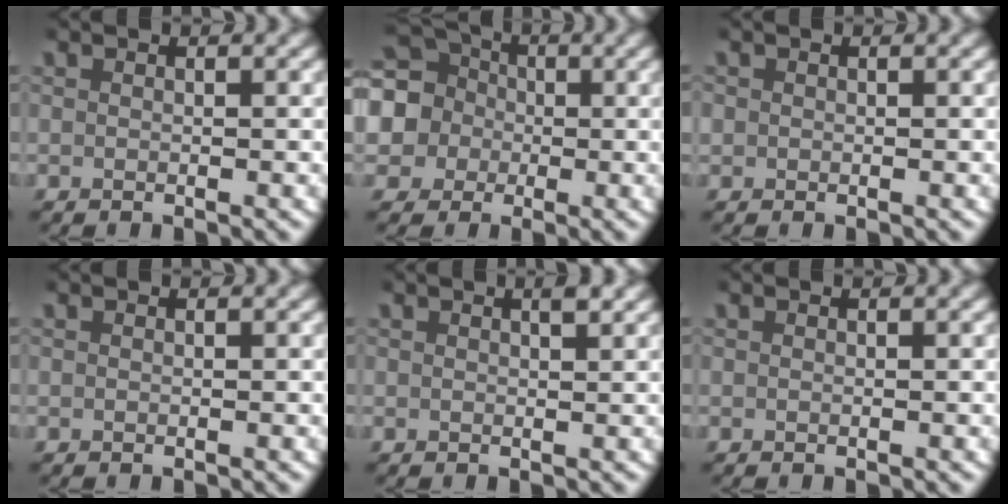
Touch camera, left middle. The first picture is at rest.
{"total": 12.7, "force": [1.0, 11.7, 4.8], "torque": [-0.135, -0.027, 0.007]}
{"total": 1.0, "force": [0.0, 1.0, 0.2], "torque": [-0.011, -0.004, 0.001]}
{"total": 0.0}
{"total": 1.0, "force": [0.7, 0.1, 0.7], "torque": [-0.008, 0.002, 0.012]}
{"total": 0.0}